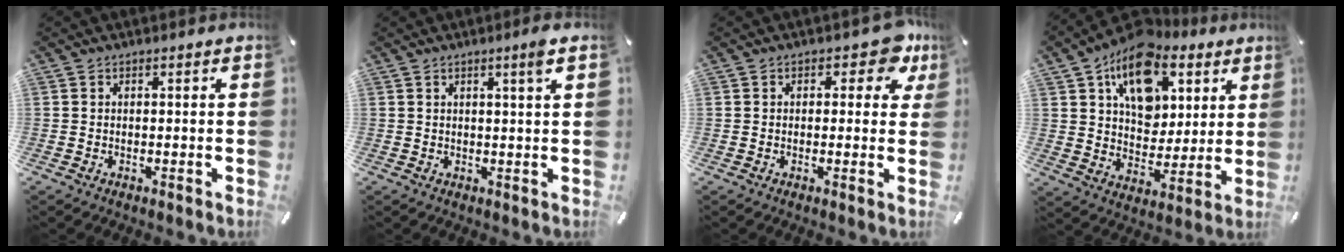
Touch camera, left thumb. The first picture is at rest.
{"total": 3.2, "force": [1.6, -0.1, 2.8], "torque": [-0.048, -0.004, 0.023]}
{"total": 6.6, "force": [3.2, 3.5, 4.5], "torque": [-0.041, -0.015, 0.046]}
{"total": 15.9, "force": [8.6, 10.8, 7.9], "torque": [-0.128, -0.049, 0.156]}